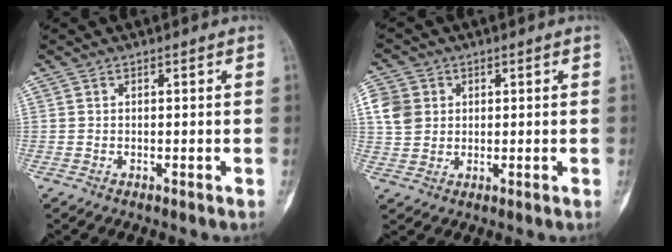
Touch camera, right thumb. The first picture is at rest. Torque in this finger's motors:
{"motor_torque": [-0.71, 0.92, 0.80, 0.10, 0.22]}